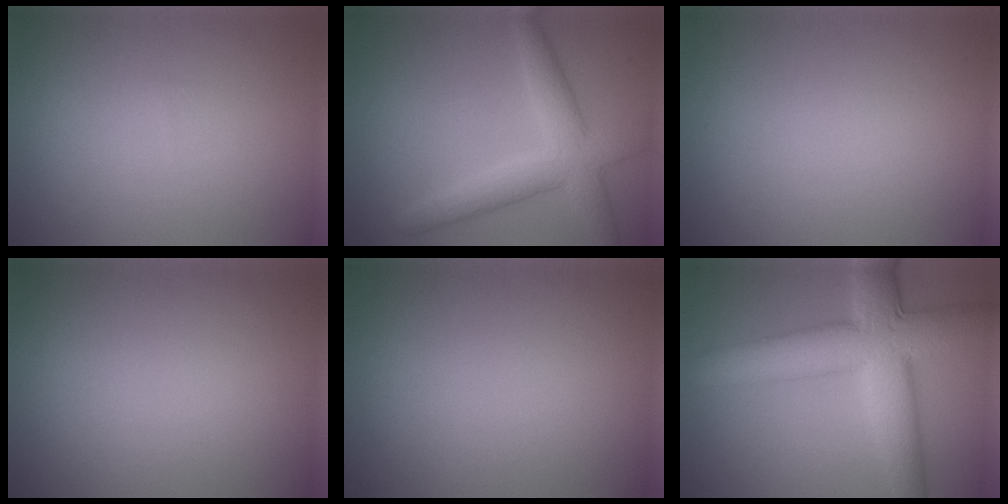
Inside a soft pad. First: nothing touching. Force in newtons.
{"total": 5.1, "press": 5.1, "slide": 0.1}
{"total": 0.0}
{"total": 0.0}
{"total": 0.0}
{"total": 9.8, "press": 9.8, "slide": 0.2}